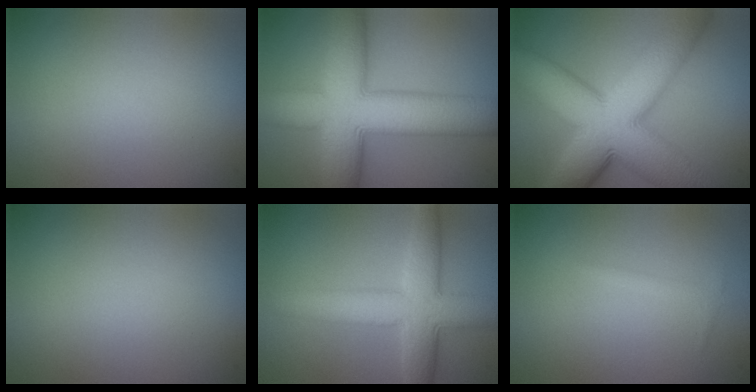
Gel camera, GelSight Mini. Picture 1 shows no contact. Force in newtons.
{"total": 12.3, "press": 12.3, "slide": 0.3}
{"total": 14.5, "press": 14.5, "slide": 0.3}
{"total": 0.0}
{"total": 7.2, "press": 7.2, "slide": 0.1}
{"total": 0.7, "press": 0.7, "slide": 0.1}